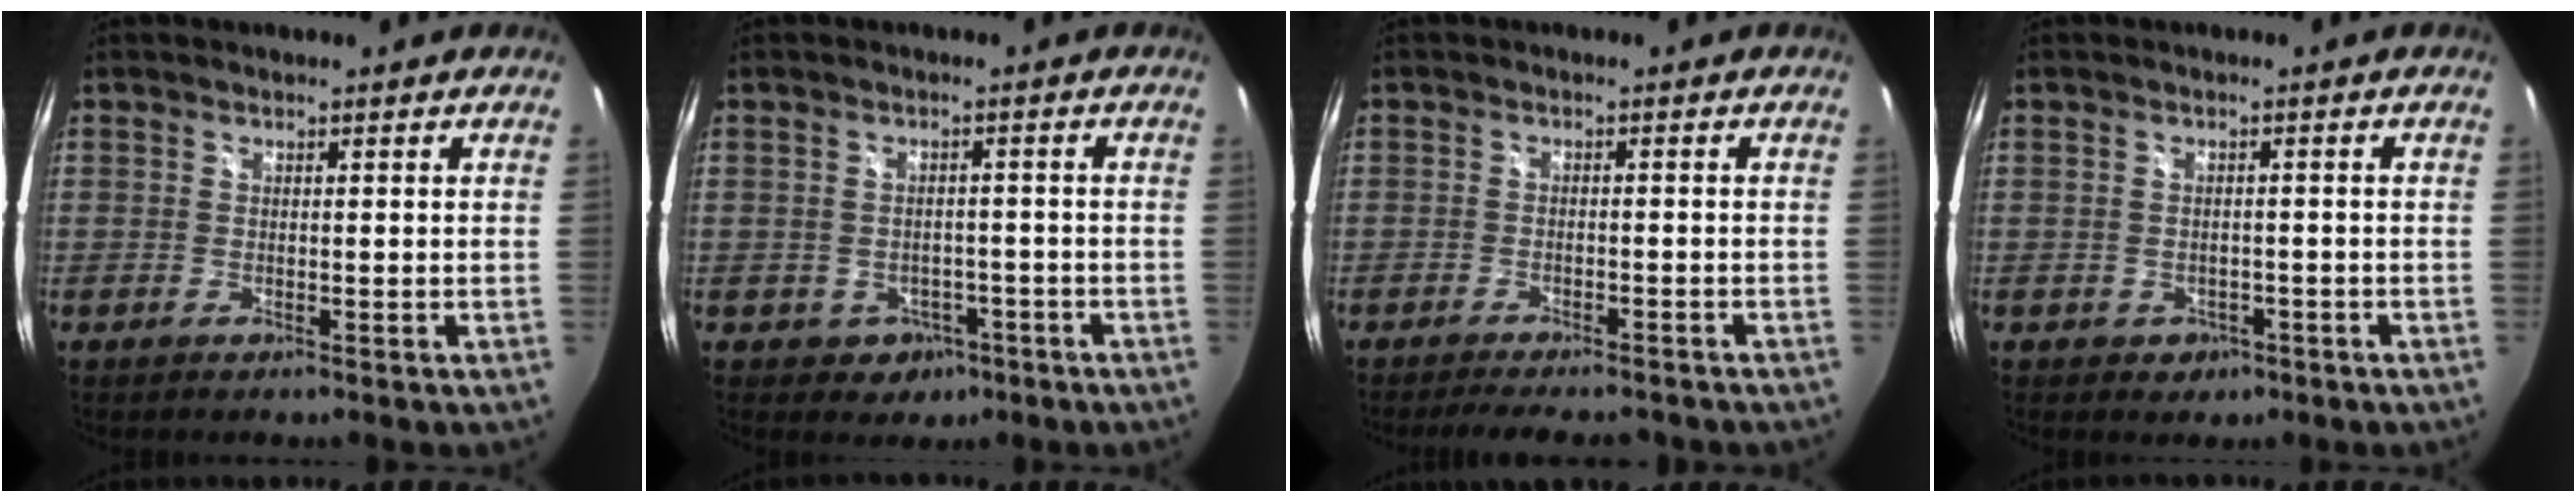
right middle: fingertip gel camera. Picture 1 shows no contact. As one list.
[{"total": 4.7, "force": [-2.2, 4.0, 1.1], "torque": [-0.036, 0.008, -0.018]}, {"total": 9.5, "force": [-8.1, 2.4, 4.2], "torque": [-0.090, -0.015, -0.114]}, {"total": 3.2, "force": [-1.2, 2.7, 1.0], "torque": [-0.027, 0.001, -0.008]}]